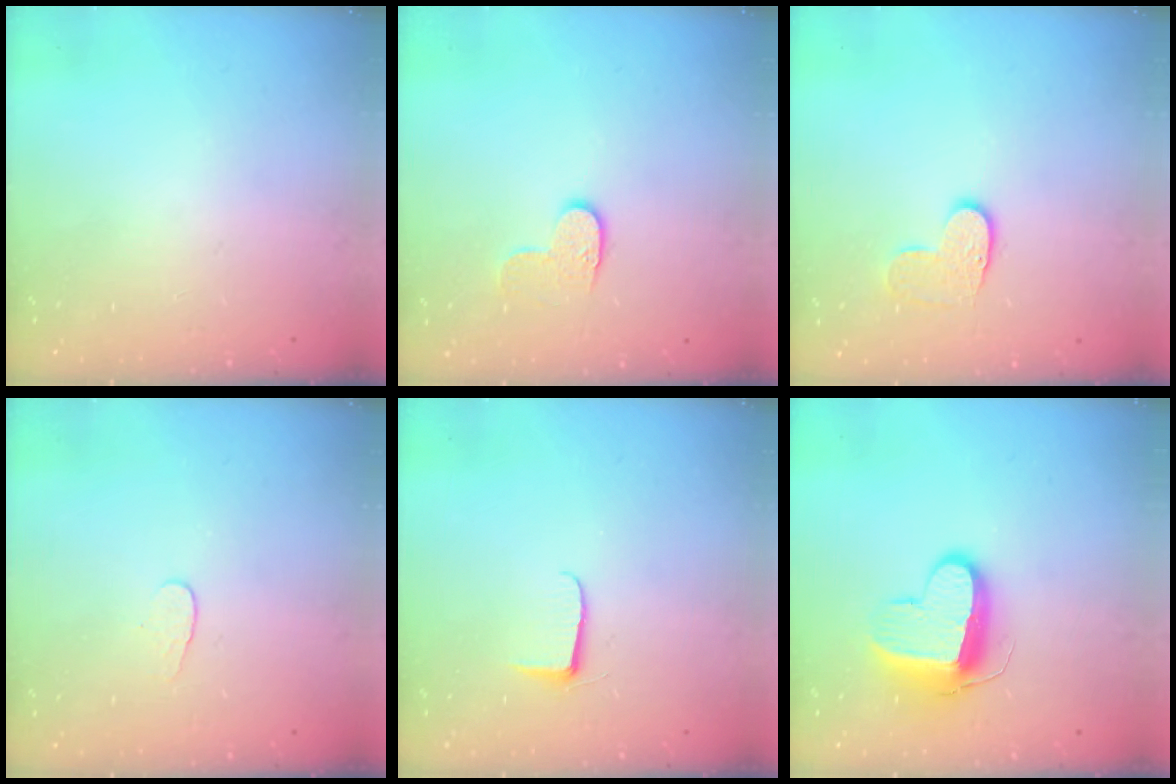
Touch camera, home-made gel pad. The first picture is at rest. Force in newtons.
{"total": 6.0, "press": 6.0, "slide": 0.5}
{"total": 6.4, "press": 6.4, "slide": 0.4}
{"total": 4.1, "press": 4.1, "slide": 0.3}
{"total": 5.1, "press": 5.1, "slide": 0.5}
{"total": 11.3, "press": 11.3, "slide": 1.1}